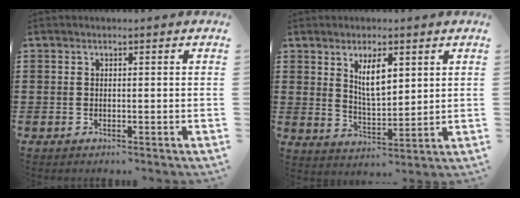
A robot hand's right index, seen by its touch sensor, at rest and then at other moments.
{"total": 5.8, "force": [2.6, 2.0, 4.8], "torque": [-0.086, -0.003, 0.043]}